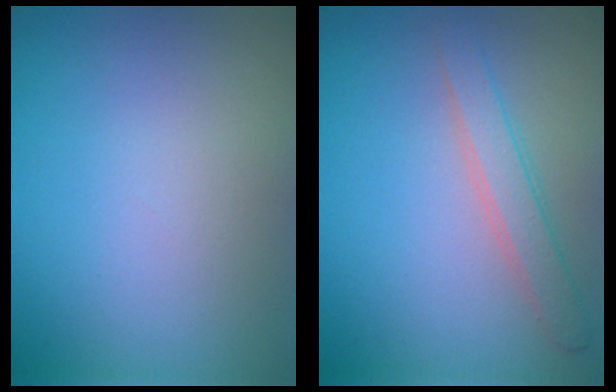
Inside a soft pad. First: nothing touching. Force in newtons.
{"total": 2.3, "press": 2.3, "slide": 0.1}